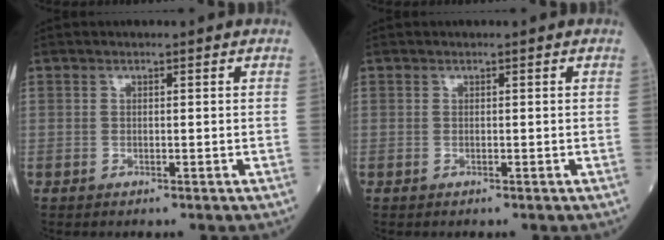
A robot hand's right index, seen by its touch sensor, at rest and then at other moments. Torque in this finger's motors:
{"motor_torque": [0.02, -0.02, 0.00, -0.01]}